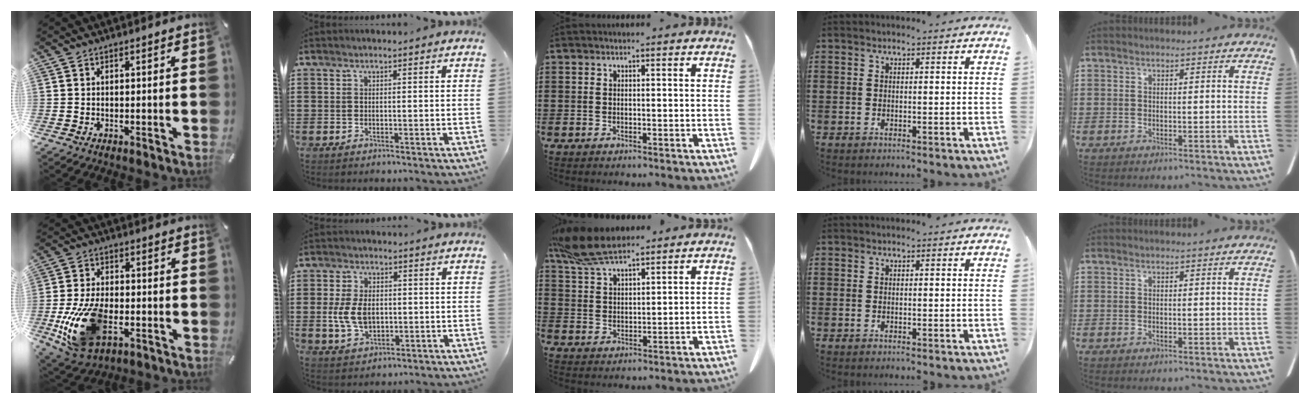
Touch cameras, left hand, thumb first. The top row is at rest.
{"thumb": {"total": 16.8, "force": [-4.7, 10.2, 12.5], "torque": [-0.273, 0.002, -0.080]}, "index": {"total": 6.8, "force": [-0.2, 4.4, 5.2], "torque": [-0.120, 0.000, -0.011]}, "middle": {"total": 8.8, "force": [7.3, 2.2, 4.4], "torque": [-0.107, -0.013, 0.140]}}